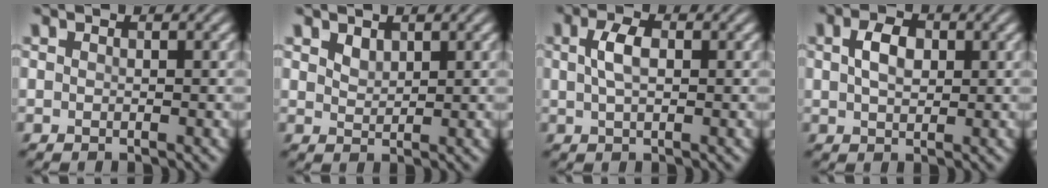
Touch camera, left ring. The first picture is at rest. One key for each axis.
{"total": 1.3, "fx": 1.0, "fy": 0.7, "fz": 0.5, "tx": -0.012, "ty": -0.002, "tz": 0.023}
{"total": 2.6, "fx": 0.5, "fy": 1.4, "fz": 2.2, "tx": -0.048, "ty": 0.004, "tz": 0.007}
{"total": 3.1, "fx": 0.7, "fy": 1.9, "fz": 2.3, "tx": -0.047, "ty": 0.004, "tz": 0.013}